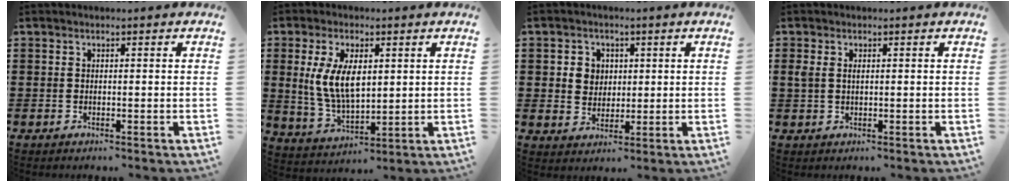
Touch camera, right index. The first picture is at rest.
{"total": 8.7, "force": [1.6, 4.4, 7.3], "torque": [-0.166, 0.005, 0.024]}
{"total": 3.7, "force": [0.9, 3.4, 1.0], "torque": [-0.034, 0.012, 0.015]}
{"total": 1.4, "force": [0.4, 0.8, 1.1], "torque": [-0.032, 0.004, 0.003]}